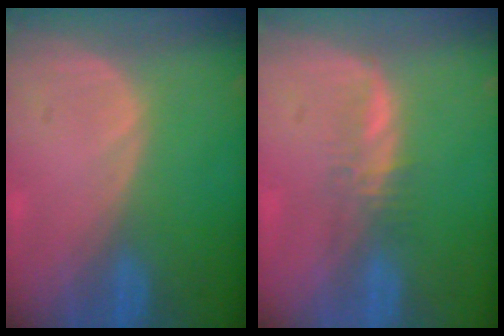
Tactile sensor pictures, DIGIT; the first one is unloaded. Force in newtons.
{"total": 2.3, "press": 2.2, "slide": 0.6}